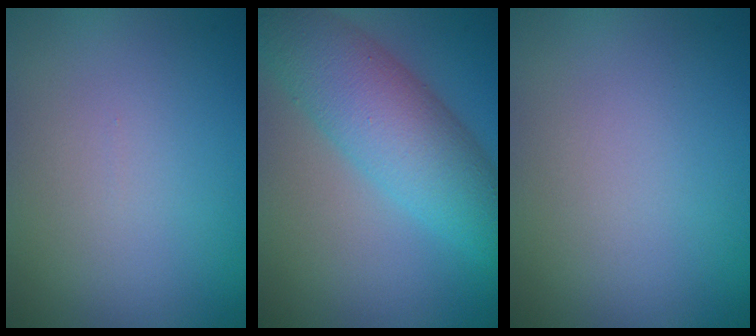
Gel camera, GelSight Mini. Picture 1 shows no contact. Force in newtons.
{"total": 7.7, "press": 7.7, "slide": 0.2}
{"total": 0.0}